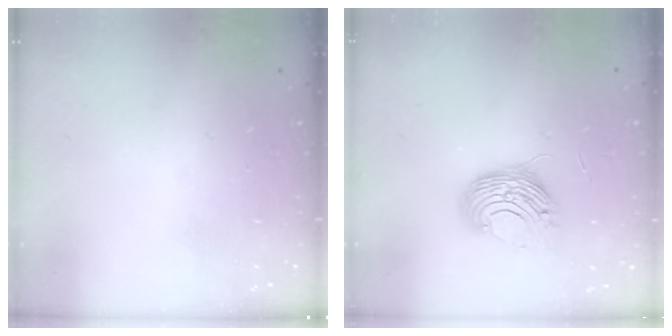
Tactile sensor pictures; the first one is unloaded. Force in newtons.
{"total": 9.7, "press": 9.7, "slide": 0.1}